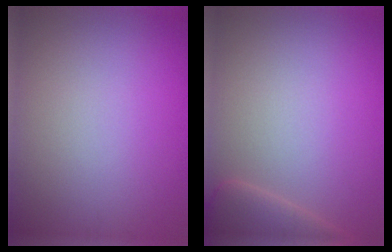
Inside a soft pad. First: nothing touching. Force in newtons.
{"total": 3.1, "press": 3.1, "slide": 0.4}